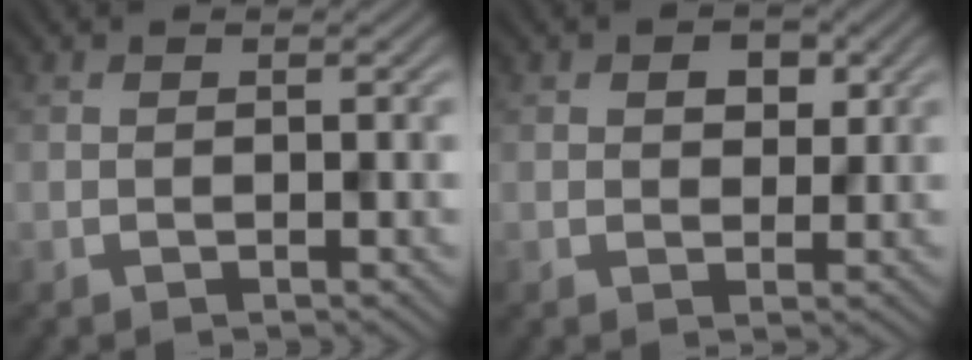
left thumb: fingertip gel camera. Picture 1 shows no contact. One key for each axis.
{"total": 3.2, "fx": 1.5, "fy": 2.1, "fz": 1.9, "tx": -0.026, "ty": -0.002, "tz": 0.021}